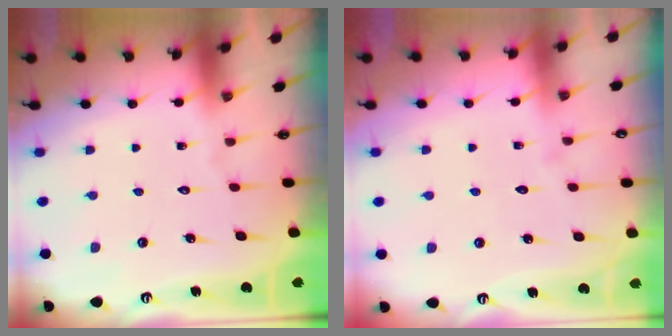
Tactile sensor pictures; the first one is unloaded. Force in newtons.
{"total": 2.1, "press": 2.1, "slide": 0.2}